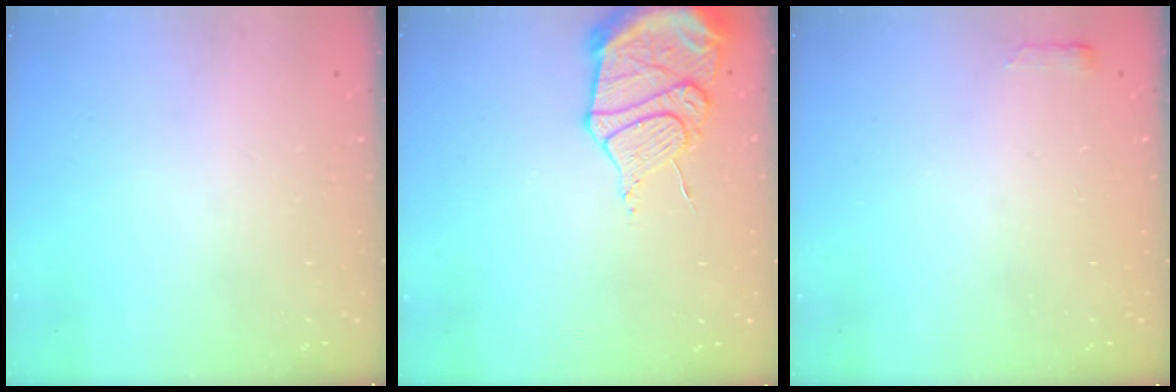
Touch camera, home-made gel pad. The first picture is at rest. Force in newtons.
{"total": 13.5, "press": 13.4, "slide": 1.0}
{"total": 2.4, "press": 2.4, "slide": 0.4}